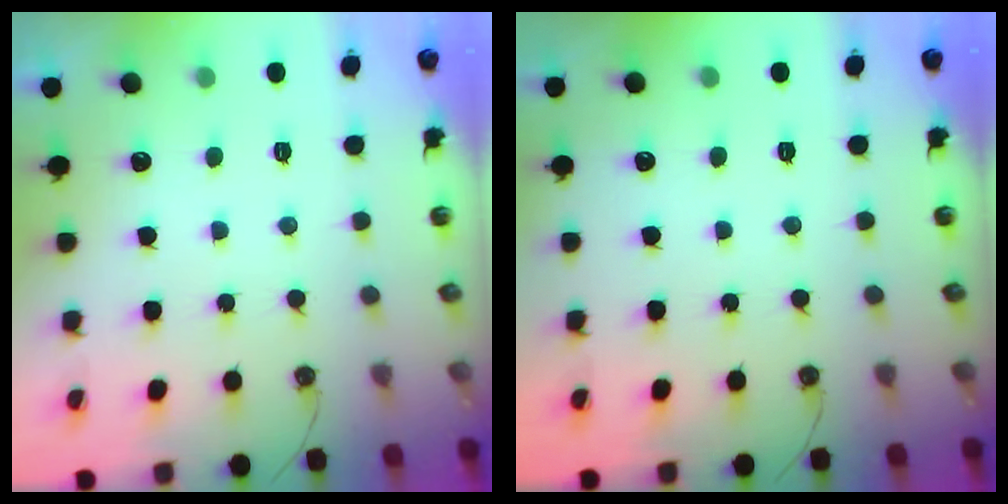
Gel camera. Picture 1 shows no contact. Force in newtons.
{"total": 0.0}